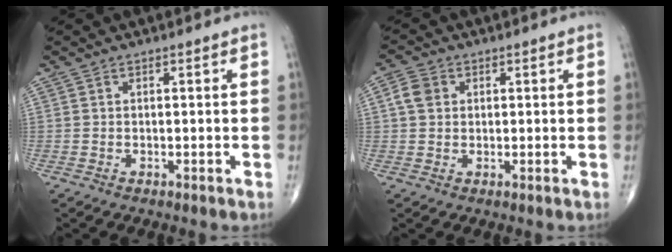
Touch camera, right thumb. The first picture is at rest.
{"total": 3.7, "force": [0.8, 3.0, 1.9], "torque": [-0.032, 0.007, 0.012]}